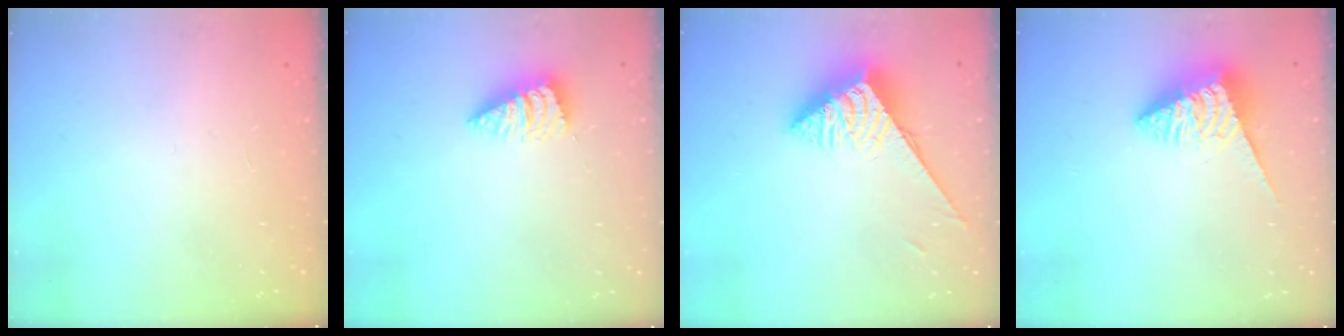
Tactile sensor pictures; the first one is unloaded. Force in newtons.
{"total": 2.6, "press": 2.6, "slide": 0.3}
{"total": 4.4, "press": 4.4, "slide": 0.5}
{"total": 4.6, "press": 4.5, "slide": 0.7}